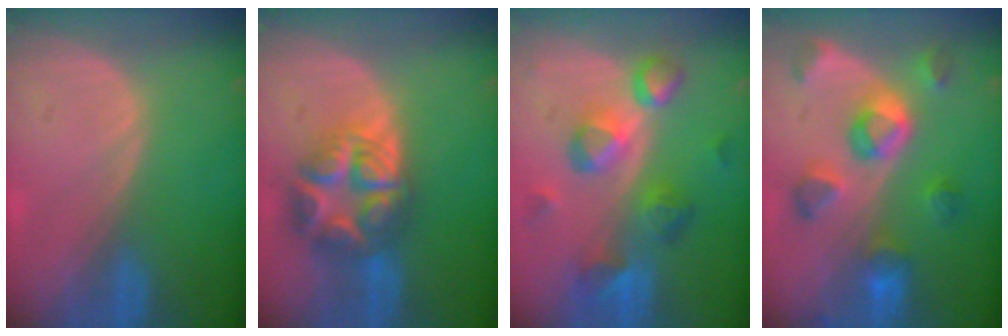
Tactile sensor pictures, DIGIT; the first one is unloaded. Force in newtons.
{"total": 8.6, "press": 8.6, "slide": 0.5}
{"total": 9.5, "press": 8.4, "slide": 4.5}
{"total": 8.5, "press": 8.0, "slide": 2.9}